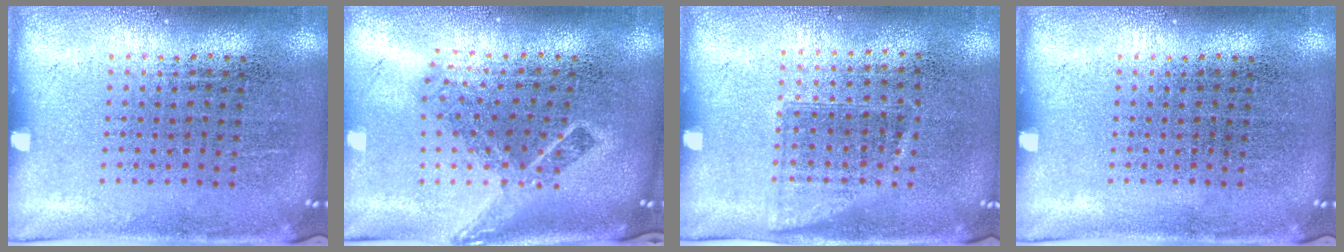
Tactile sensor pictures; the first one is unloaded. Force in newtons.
{"total": 2.2, "press": 1.5, "slide": 1.6}
{"total": 0.9, "press": 0.8, "slide": 0.5}
{"total": 0.0}